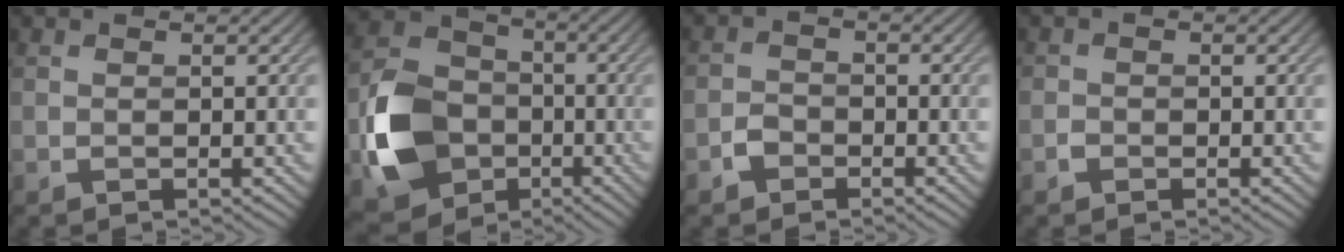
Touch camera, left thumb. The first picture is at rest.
{"total": 11.8, "force": [-3.7, 9.3, 6.3], "torque": [-0.152, -0.006, -0.091]}
{"total": 2.0, "force": [-1.3, 1.5, 0.6], "torque": [-0.007, 0.007, -0.033]}
{"total": 0.9, "force": [-0.5, 0.7, 0.1], "torque": [0.004, 0.004, -0.013]}